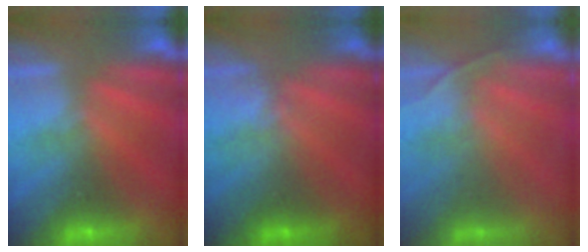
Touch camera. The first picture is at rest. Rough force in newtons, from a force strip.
{"total": 1.8}
{"total": 1.8}